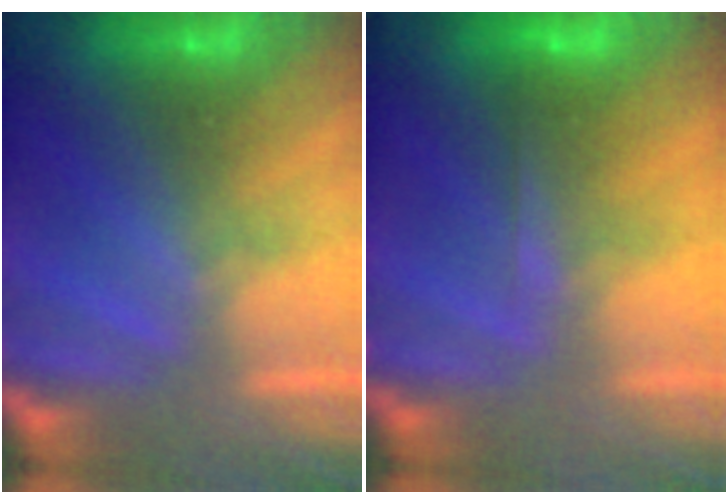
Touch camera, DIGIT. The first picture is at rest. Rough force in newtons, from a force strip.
{"total": 2.6}